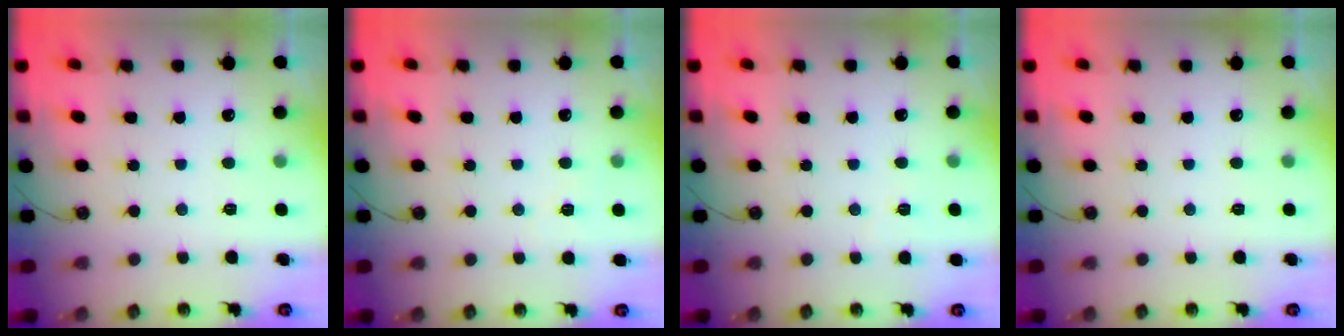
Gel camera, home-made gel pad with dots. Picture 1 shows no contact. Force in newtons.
{"total": 3.2, "press": 3.1, "slide": 0.5}
{"total": 1.5, "press": 1.5, "slide": 0.2}
{"total": 0.0}